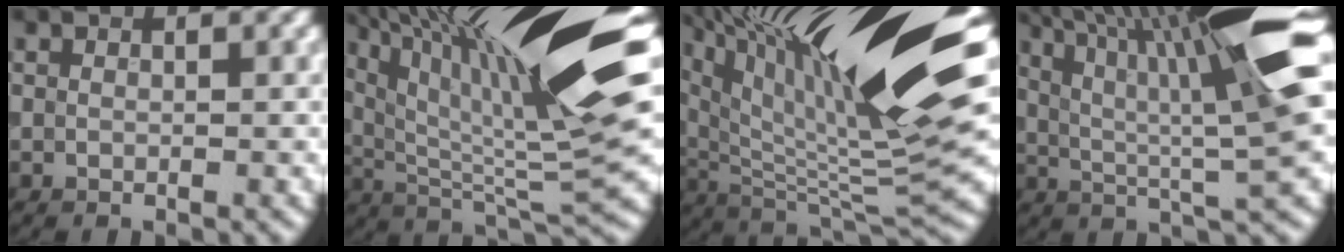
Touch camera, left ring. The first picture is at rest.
{"total": 17.9, "force": [6.7, 4.2, 16.1], "torque": [-0.277, 0.025, 0.120]}
{"total": 18.9, "force": [8.6, 4.7, 16.2], "torque": [-0.297, 0.021, 0.158]}
{"total": 13.8, "force": [4.4, 2.6, 12.8], "torque": [-0.210, 0.020, 0.070]}